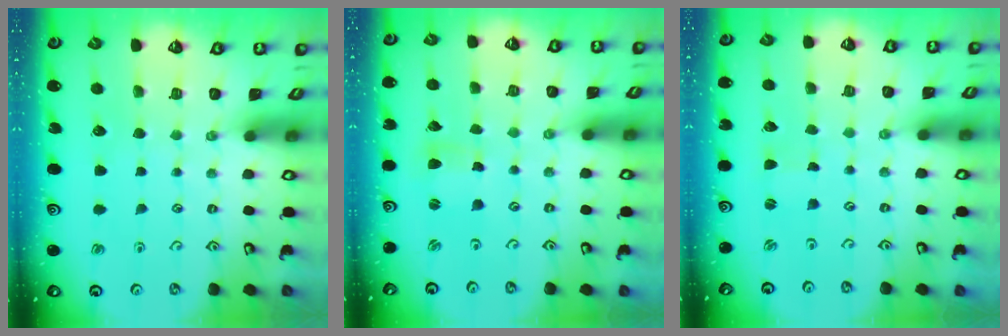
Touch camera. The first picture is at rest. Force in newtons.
{"total": 1.8, "press": 1.8, "slide": 0.2}
{"total": 0.0}